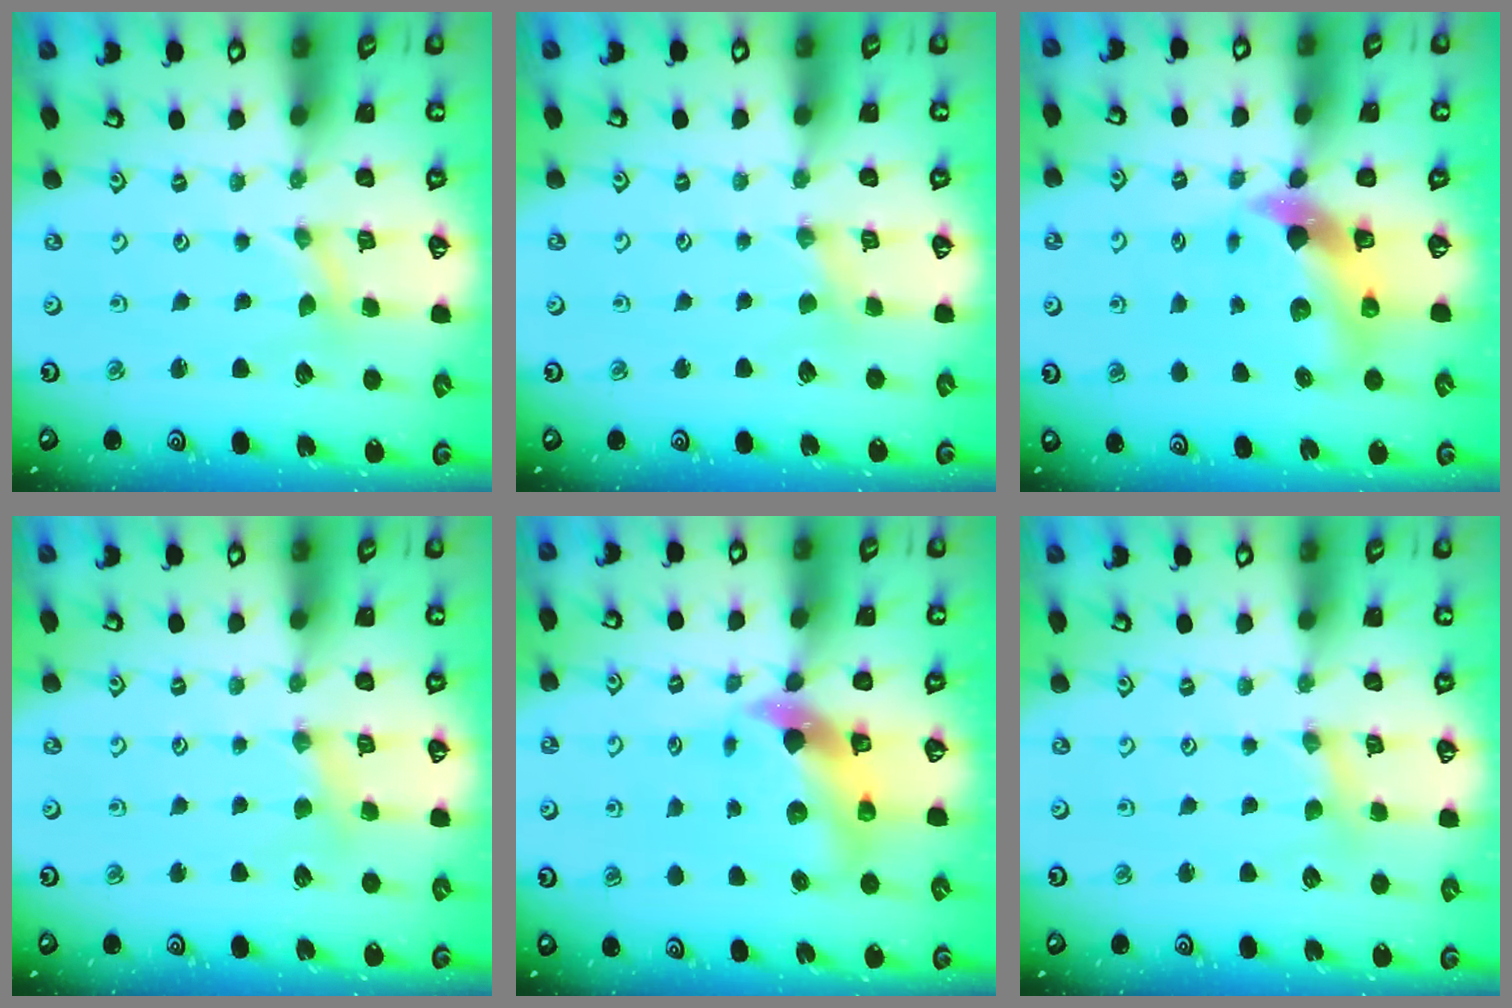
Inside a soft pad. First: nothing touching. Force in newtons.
{"total": 1.5, "press": 1.4, "slide": 0.2}
{"total": 8.9, "press": 8.8, "slide": 1.7}
{"total": 3.0, "press": 3.0, "slide": 0.4}
{"total": 8.2, "press": 8.1, "slide": 1.2}
{"total": 0.6, "press": 0.6, "slide": 0.1}